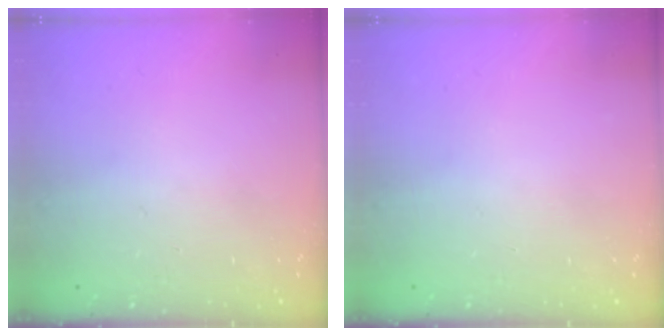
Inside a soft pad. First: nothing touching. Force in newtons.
{"total": 0.0}